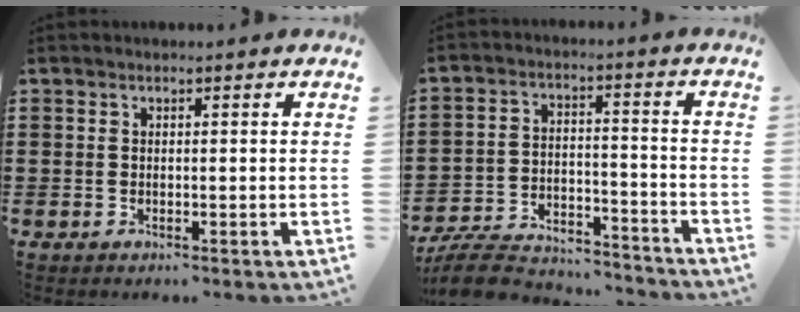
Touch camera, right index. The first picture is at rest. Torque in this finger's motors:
{"motor_torque": [-1.21, 0.92, -1.05, -0.21]}